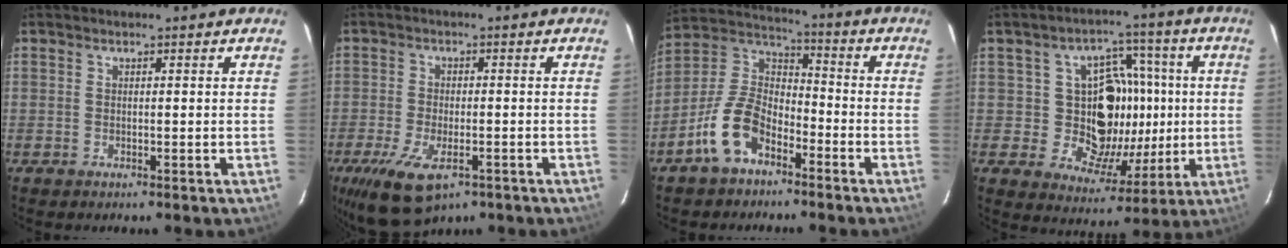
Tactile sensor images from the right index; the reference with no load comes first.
{"total": 11.5, "force": [-6.3, 5.2, 8.0], "torque": [-0.179, -0.032, -0.105]}
{"total": 11.8, "force": [-6.8, 6.6, 7.0], "torque": [-0.147, 0.027, -0.130]}
{"total": 13.5, "force": [0.2, 12.1, 5.9], "torque": [-0.110, 0.027, 0.017]}